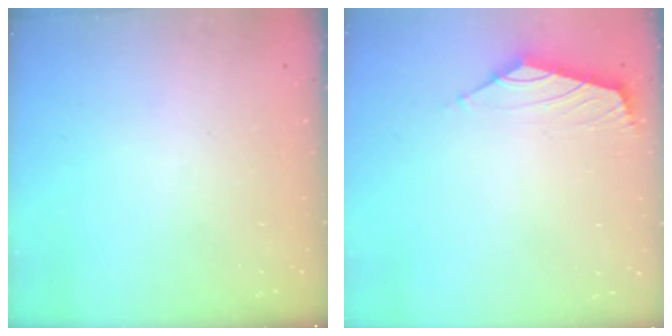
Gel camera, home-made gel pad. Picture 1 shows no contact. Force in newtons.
{"total": 1.7, "press": 1.6, "slide": 0.7}